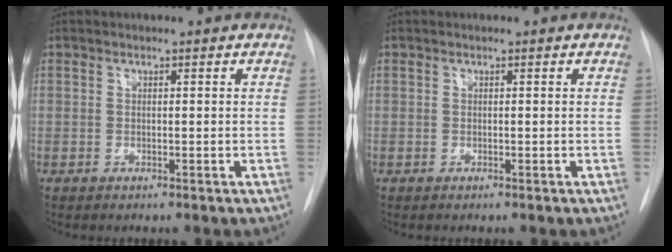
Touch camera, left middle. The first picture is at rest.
{"total": 0.0}